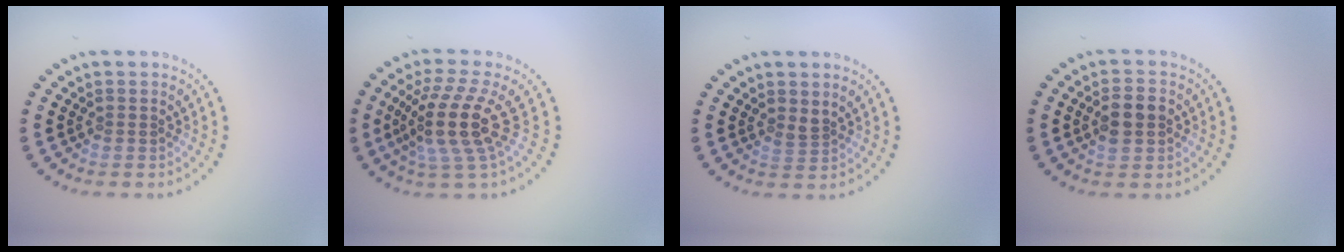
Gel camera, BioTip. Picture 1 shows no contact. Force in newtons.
{"total": 4.9, "press": 3.7, "slide": 3.3}
{"total": 1.0, "press": 0.6, "slide": 0.8}
{"total": 3.1, "press": 3.1, "slide": 0.3}